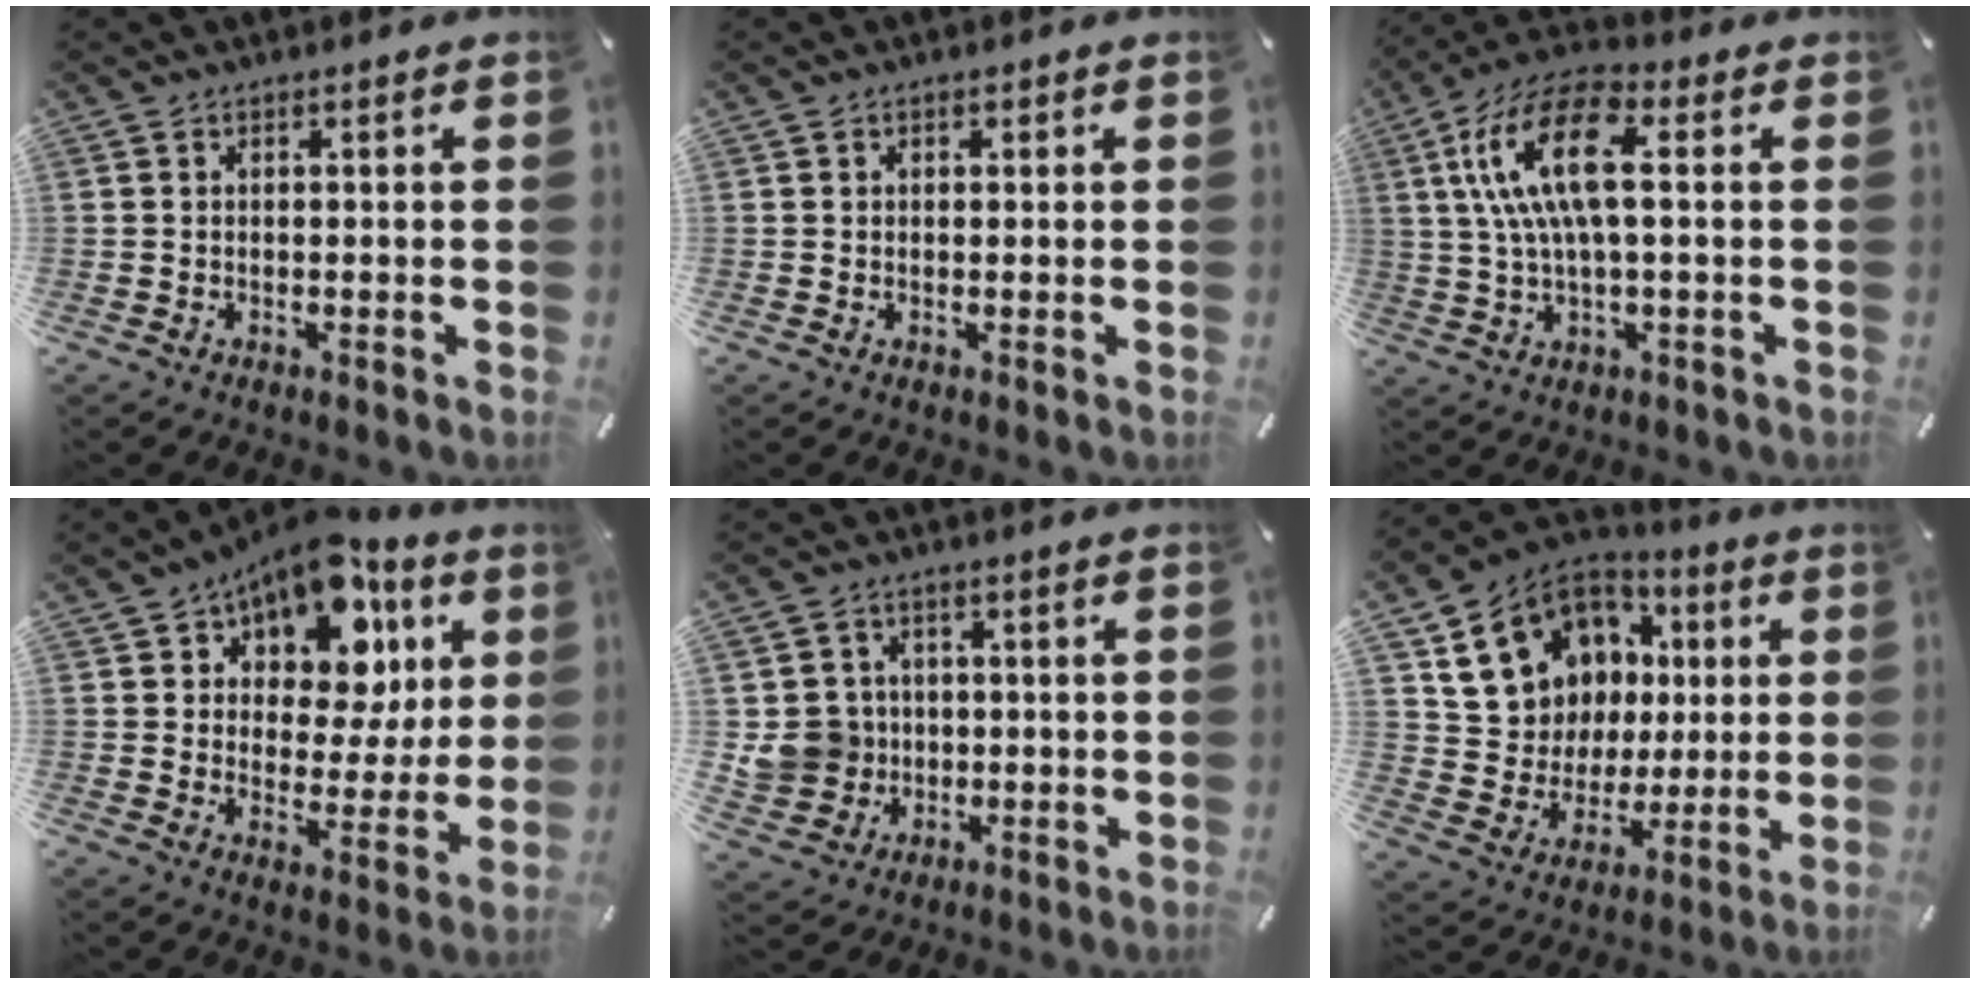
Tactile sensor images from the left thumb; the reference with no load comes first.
{"total": 0.8, "force": [0.2, 0.7, 0.2], "torque": [-0.004, 0.004, 0.004]}
{"total": 14.9, "force": [2.7, 5.9, 13.5], "torque": [-0.283, -0.002, 0.045]}
{"total": 14.8, "force": [10.0, 8.5, 7.0], "torque": [-0.105, -0.079, 0.171]}
{"total": 8.3, "force": [0.5, 8.2, 1.5], "torque": [-0.041, 0.002, 0.017]}
{"total": 15.7, "force": [5.6, 13.8, 4.8], "torque": [-0.094, -0.026, 0.126]}